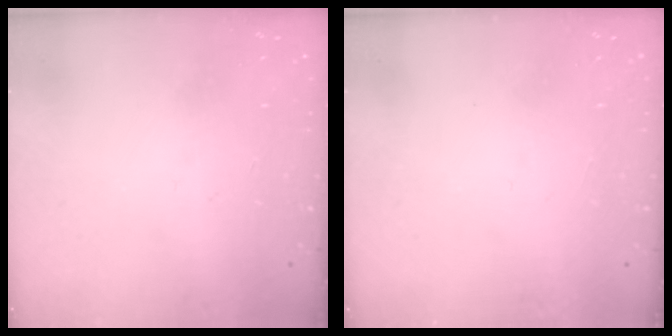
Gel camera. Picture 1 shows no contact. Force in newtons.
{"total": 1.5, "press": 1.5, "slide": 0.1}